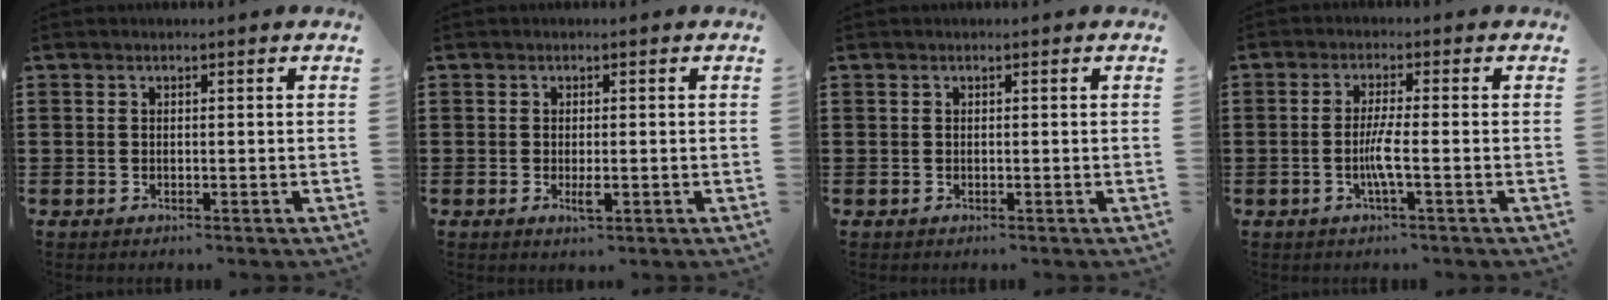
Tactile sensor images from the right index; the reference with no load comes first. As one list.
[{"total": 2.0, "force": [-0.4, 0.6, 1.9], "torque": [-0.040, -0.005, -0.009]}, {"total": 0.0}, {"total": 4.0, "force": [-1.0, 0.0, 3.8], "torque": [-0.083, -0.012, -0.026]}]